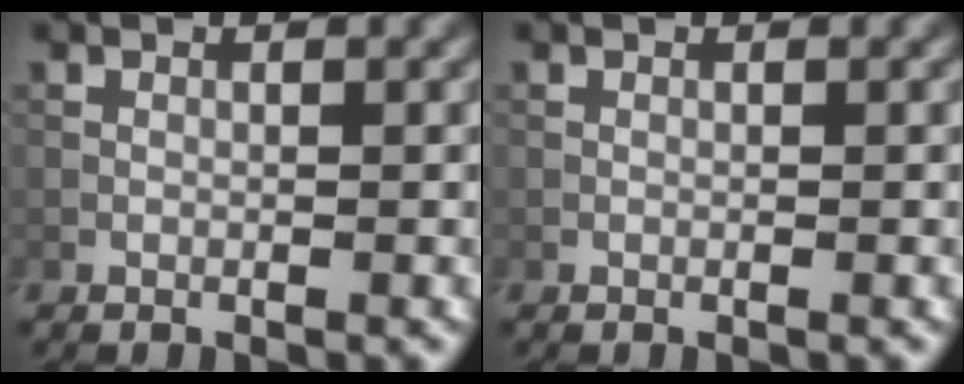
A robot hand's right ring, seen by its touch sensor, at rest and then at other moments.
{"total": 0.0}